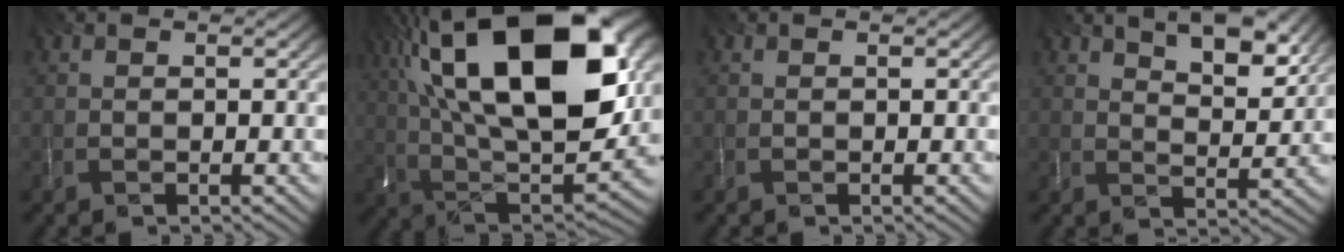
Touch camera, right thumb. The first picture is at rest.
{"total": 23.7, "force": [8.5, 10.9, 19.2], "torque": [-0.377, 0.042, 0.142]}
{"total": 0.0}
{"total": 7.1, "force": [4.4, 2.8, 4.8], "torque": [-0.077, -0.001, 0.081]}